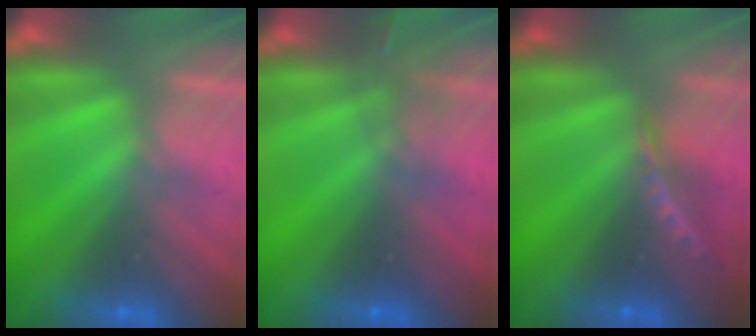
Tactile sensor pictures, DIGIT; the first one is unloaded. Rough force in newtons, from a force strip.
{"total": 2.8}
{"total": 4.6}